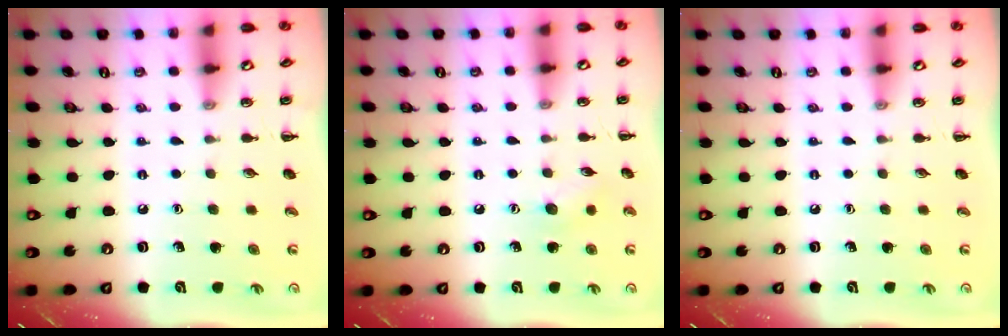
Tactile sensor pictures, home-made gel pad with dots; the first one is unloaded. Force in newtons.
{"total": 6.3, "press": 6.0, "slide": 1.7}
{"total": 0.0}